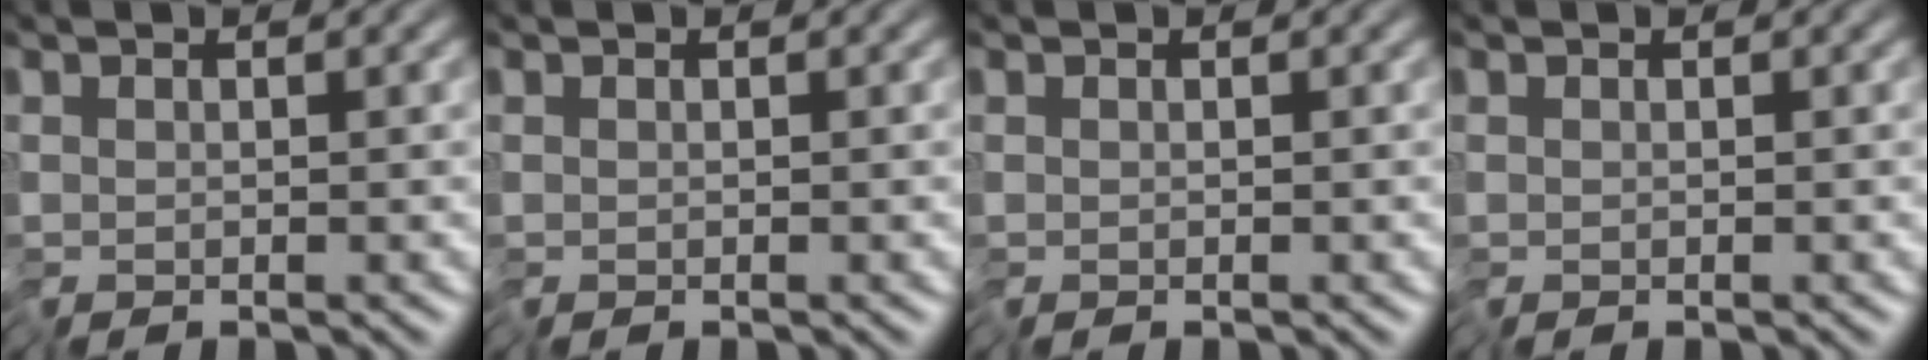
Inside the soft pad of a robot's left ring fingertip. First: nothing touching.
{"total": 0.0}
{"total": 0.0}
{"total": 0.0}